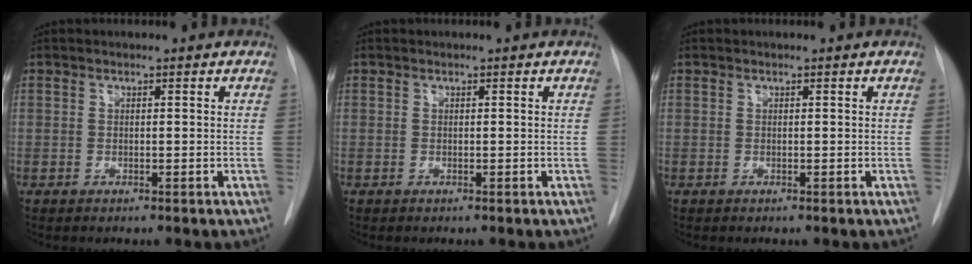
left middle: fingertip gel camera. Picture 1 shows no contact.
{"total": 0.0}
{"total": 0.0}